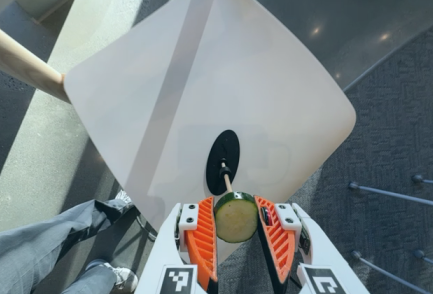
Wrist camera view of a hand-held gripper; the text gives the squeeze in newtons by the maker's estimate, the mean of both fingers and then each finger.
{"total": 10.6, "left": 10.5, "right": 10.7}